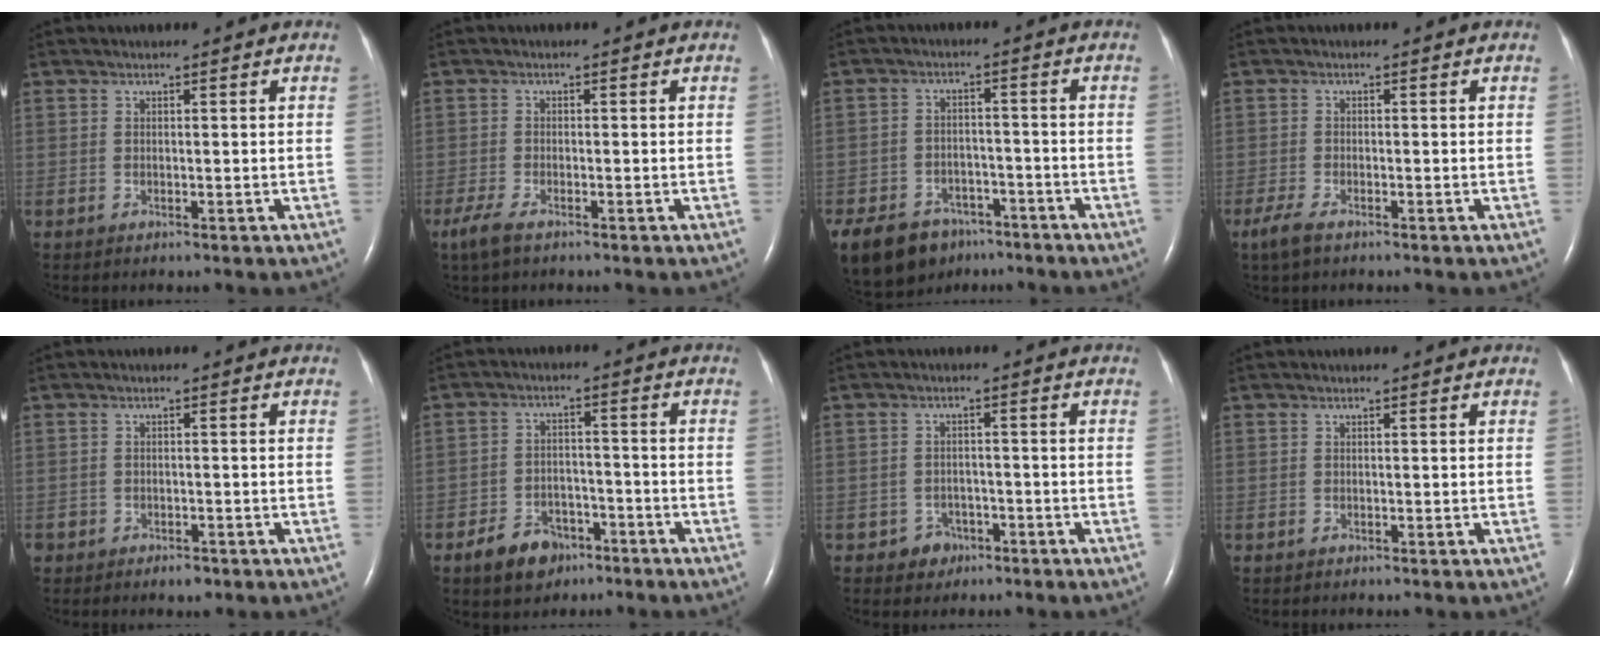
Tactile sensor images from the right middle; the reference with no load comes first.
{"total": 3.4, "force": [-2.3, 0.9, 2.3], "torque": [-0.058, -0.010, -0.042]}
{"total": 13.6, "force": [-9.6, 8.0, 5.2], "torque": [-0.120, -0.003, -0.143]}
{"total": 2.9, "force": [-2.0, 0.7, 1.9], "torque": [-0.050, -0.008, -0.037]}
{"total": 2.4, "force": [-1.7, 1.5, 0.9], "torque": [-0.013, 0.001, -0.020]}
{"total": 6.5, "force": [-4.3, 4.1, 2.6], "torque": [-0.052, 0.006, -0.066]}
{"total": 3.1, "force": [-1.8, 2.5, 0.3], "torque": [-0.003, 0.013, -0.023]}
{"total": 0.0}